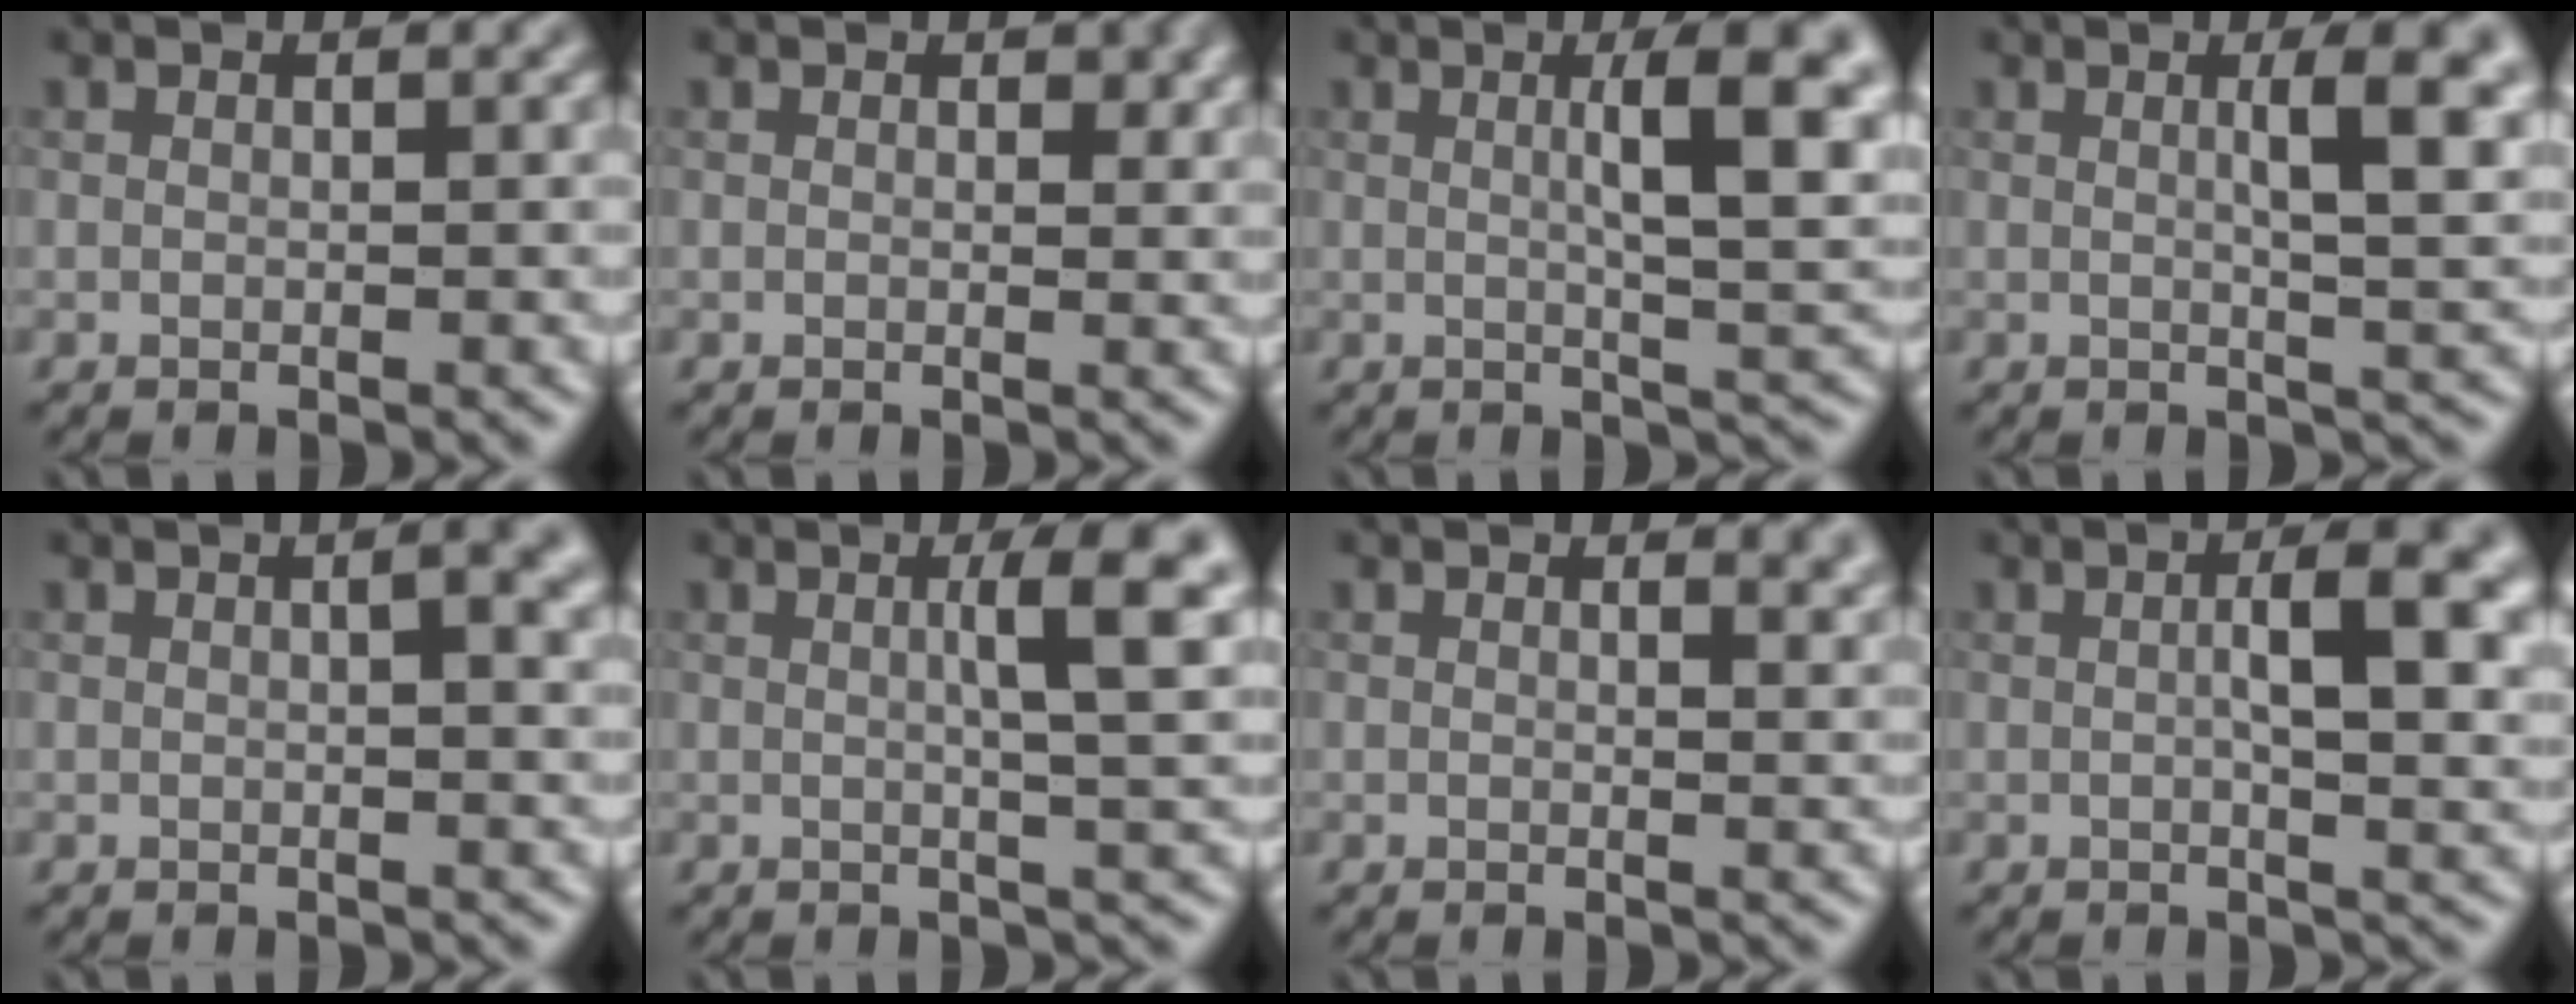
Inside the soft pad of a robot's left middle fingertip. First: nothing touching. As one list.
[{"total": 1.0, "force": [0.4, 0.6, 0.7], "torque": [-0.005, -0.003, 0.006]}, {"total": 8.1, "force": [1.7, 2.0, 7.7], "torque": [-0.091, 0.007, 0.024]}, {"total": 6.4, "force": [1.4, 1.7, 6.0], "torque": [-0.067, 0.007, 0.019]}, {"total": 3.9, "force": [1.0, 1.3, 3.5], "torque": [-0.034, 0.012, 0.008]}, {"total": 5.4, "force": [1.1, 0.9, 5.2], "torque": [-0.068, 0.009, 0.015]}, {"total": 2.6, "force": [1.7, 1.0, 1.7], "torque": [-0.009, -0.001, 0.021]}, {"total": 6.0, "force": [0.9, 1.5, 5.7], "torque": [-0.080, 0.006, 0.011]}]